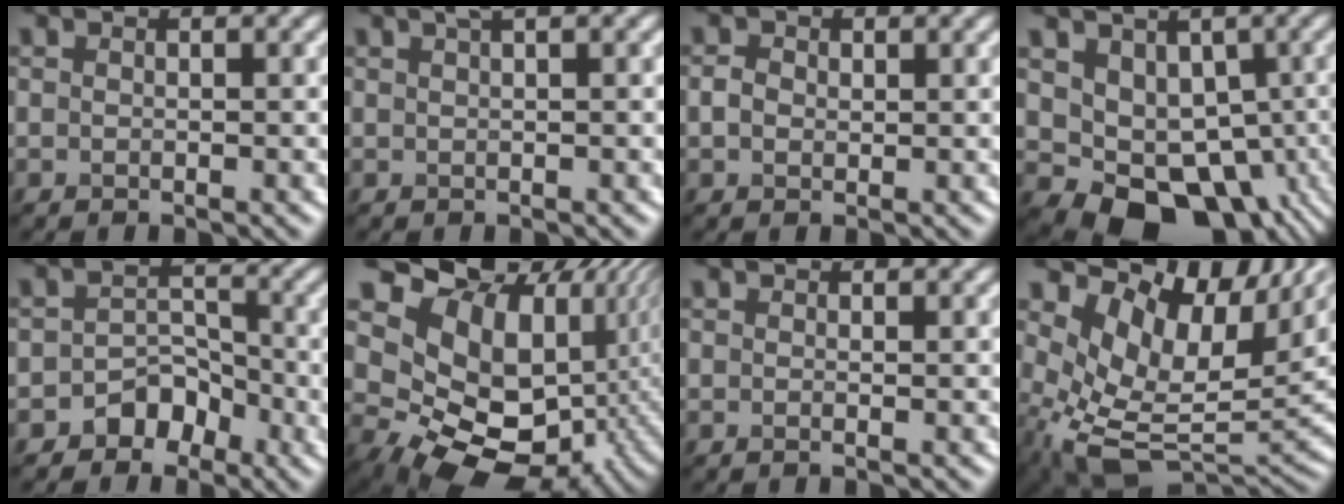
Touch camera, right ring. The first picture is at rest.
{"total": 1.5, "force": [1.0, 0.3, 1.1], "torque": [-0.015, 0.002, 0.012]}
{"total": 1.4, "force": [0.2, 1.2, 0.8], "torque": [-0.016, 0.002, 0.000]}
{"total": 8.2, "force": [-1.1, 6.4, 4.9], "torque": [-0.058, -0.015, -0.005]}
{"total": 3.1, "force": [-2.0, 2.3, 0.7], "torque": [0.006, 0.011, -0.034]}
{"total": 16.6, "force": [4.4, 11.7, 10.9], "torque": [-0.180, 0.004, 0.092]}
{"total": 0.8, "force": [0.6, 0.1, 0.5], "torque": [-0.018, -0.009, 0.000]}
{"total": 13.3, "force": [2.1, 8.6, 9.9], "torque": [-0.178, -0.009, 0.054]}